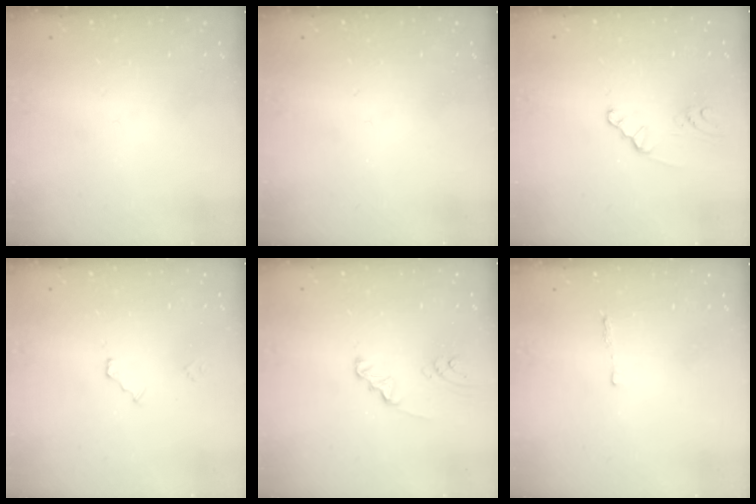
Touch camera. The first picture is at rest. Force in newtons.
{"total": 0.0}
{"total": 2.1, "press": 2.1, "slide": 0.3}
{"total": 4.4, "press": 4.3, "slide": 0.5}
{"total": 2.8, "press": 2.8, "slide": 0.3}
{"total": 2.6, "press": 2.6, "slide": 0.4}